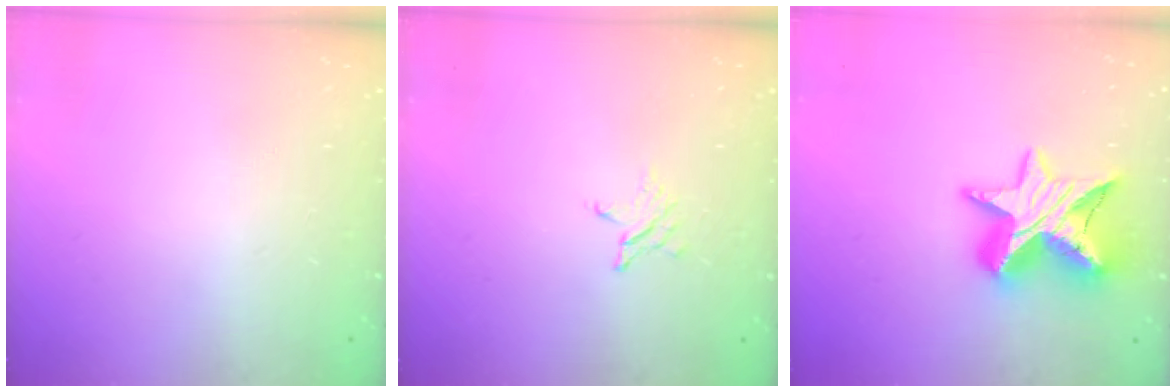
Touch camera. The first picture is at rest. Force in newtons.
{"total": 2.5, "press": 2.5, "slide": 0.2}
{"total": 15.7, "press": 15.6, "slide": 1.1}